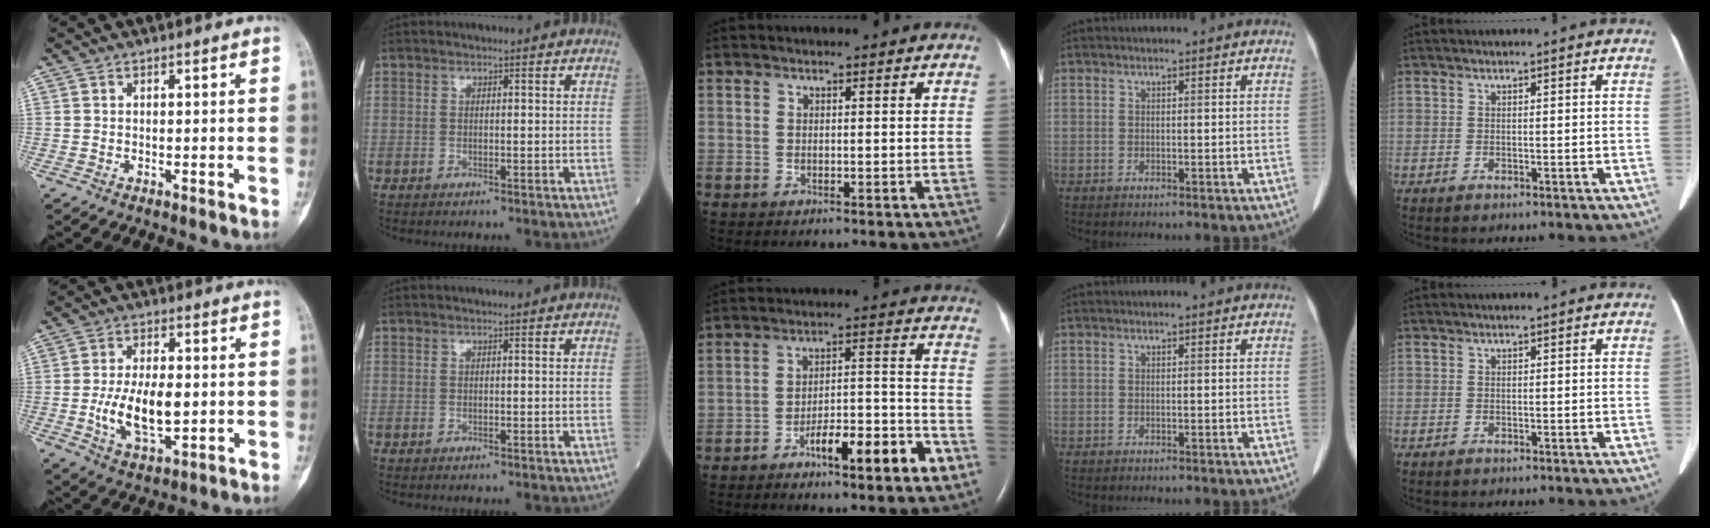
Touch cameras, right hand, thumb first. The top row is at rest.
{"thumb": {"total": 11.4, "force": [-1.1, 5.8, 9.7], "torque": [-0.168, -0.004, -0.013]}, "middle": {"total": 11.4, "force": [-6.2, 1.9, 9.4], "torque": [-0.142, 0.017, -0.092]}}